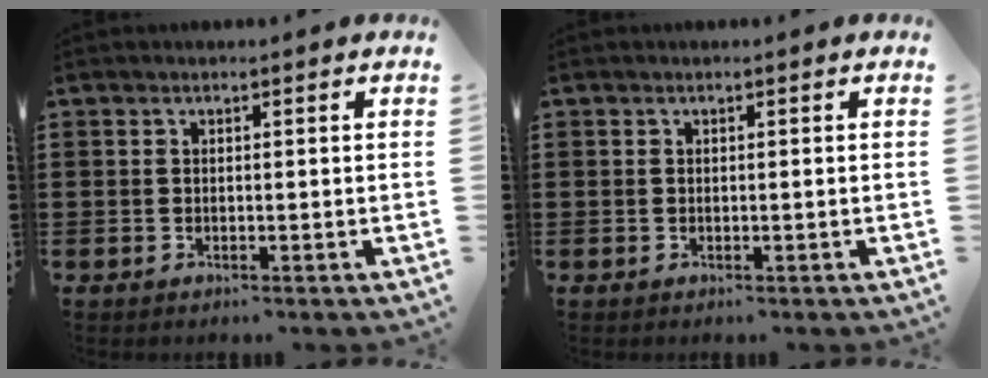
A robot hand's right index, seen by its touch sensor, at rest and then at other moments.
{"total": 0.0}